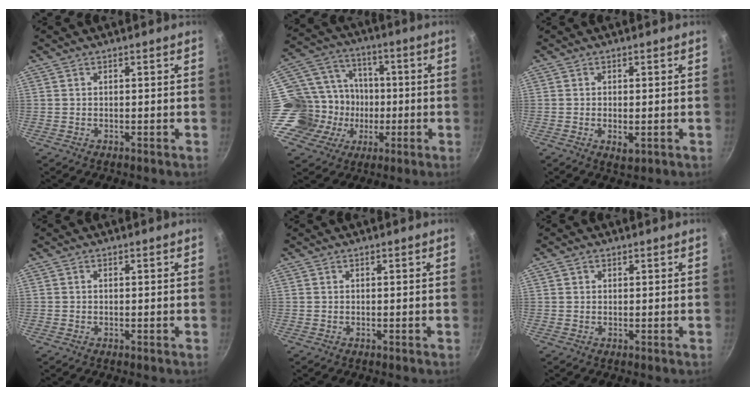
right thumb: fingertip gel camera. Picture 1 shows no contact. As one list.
[{"total": 18.4, "force": [-3.0, 16.5, 7.8], "torque": [-0.116, 0.049, -0.040]}, {"total": 2.8, "force": [-0.7, 1.3, 2.3], "torque": [-0.041, -0.007, -0.009]}, {"total": 0.5, "force": [0.1, 0.4, 0.3], "torque": [-0.005, 0.003, 0.001]}, {"total": 0.0}, {"total": 1.0, "force": [0.4, 0.9, 0.4], "torque": [-0.004, 0.003, 0.006]}]